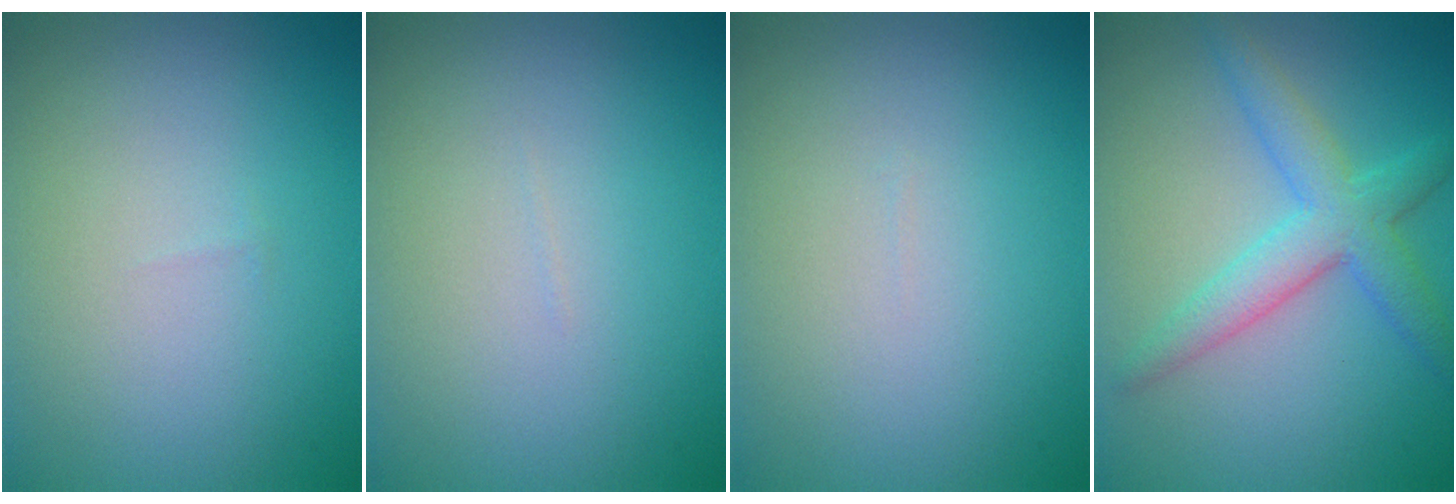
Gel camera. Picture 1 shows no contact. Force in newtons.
{"total": 0.0}
{"total": 0.0}
{"total": 4.5, "press": 4.5, "slide": 0.1}